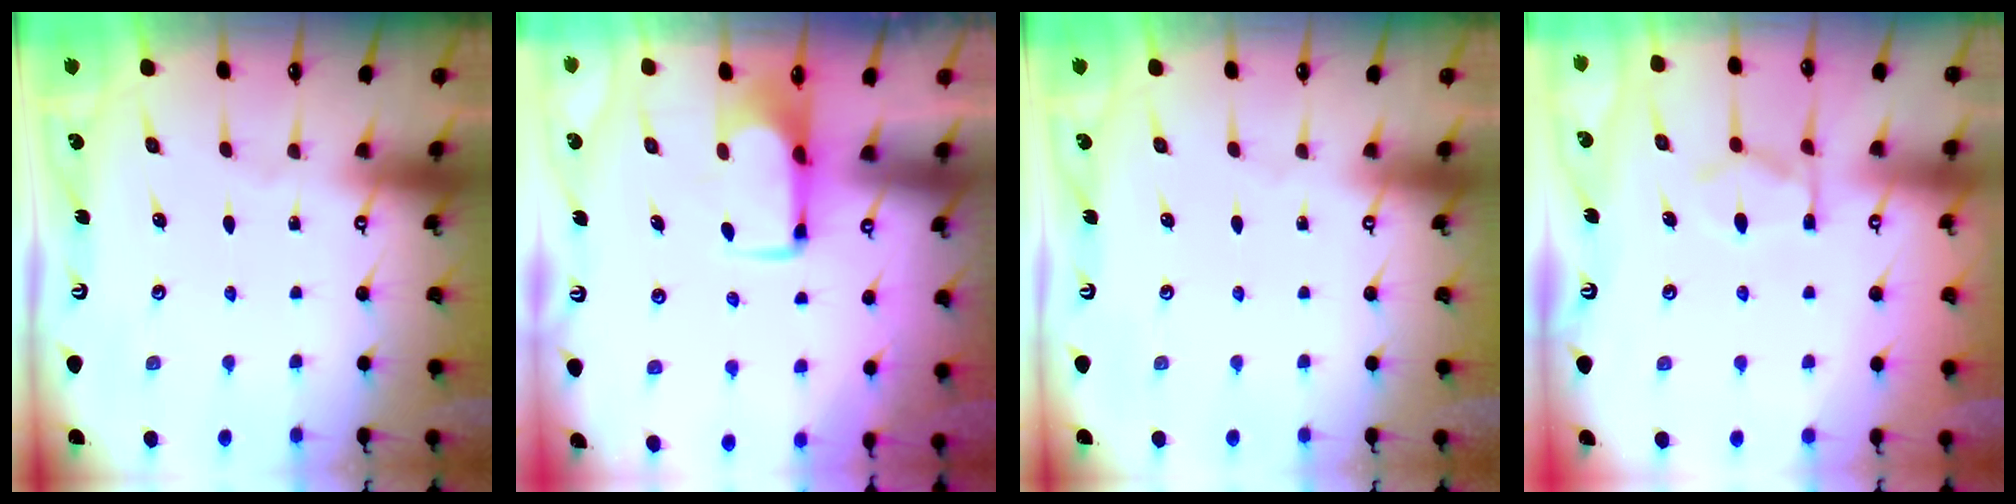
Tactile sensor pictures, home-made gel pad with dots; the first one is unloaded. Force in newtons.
{"total": 2.0, "press": 1.9, "slide": 0.4}
{"total": 0.0}
{"total": 5.1, "press": 4.8, "slide": 1.8}